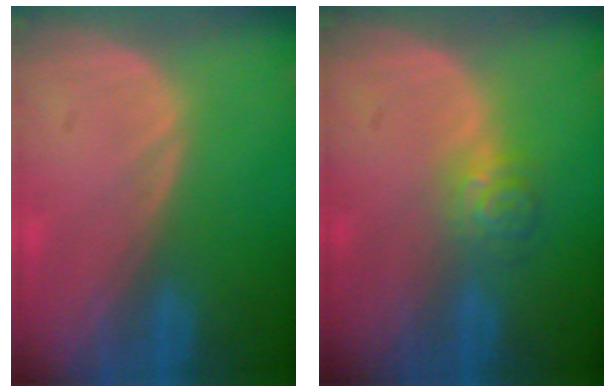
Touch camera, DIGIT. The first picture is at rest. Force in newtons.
{"total": 3.6, "press": 3.4, "slide": 1.2}